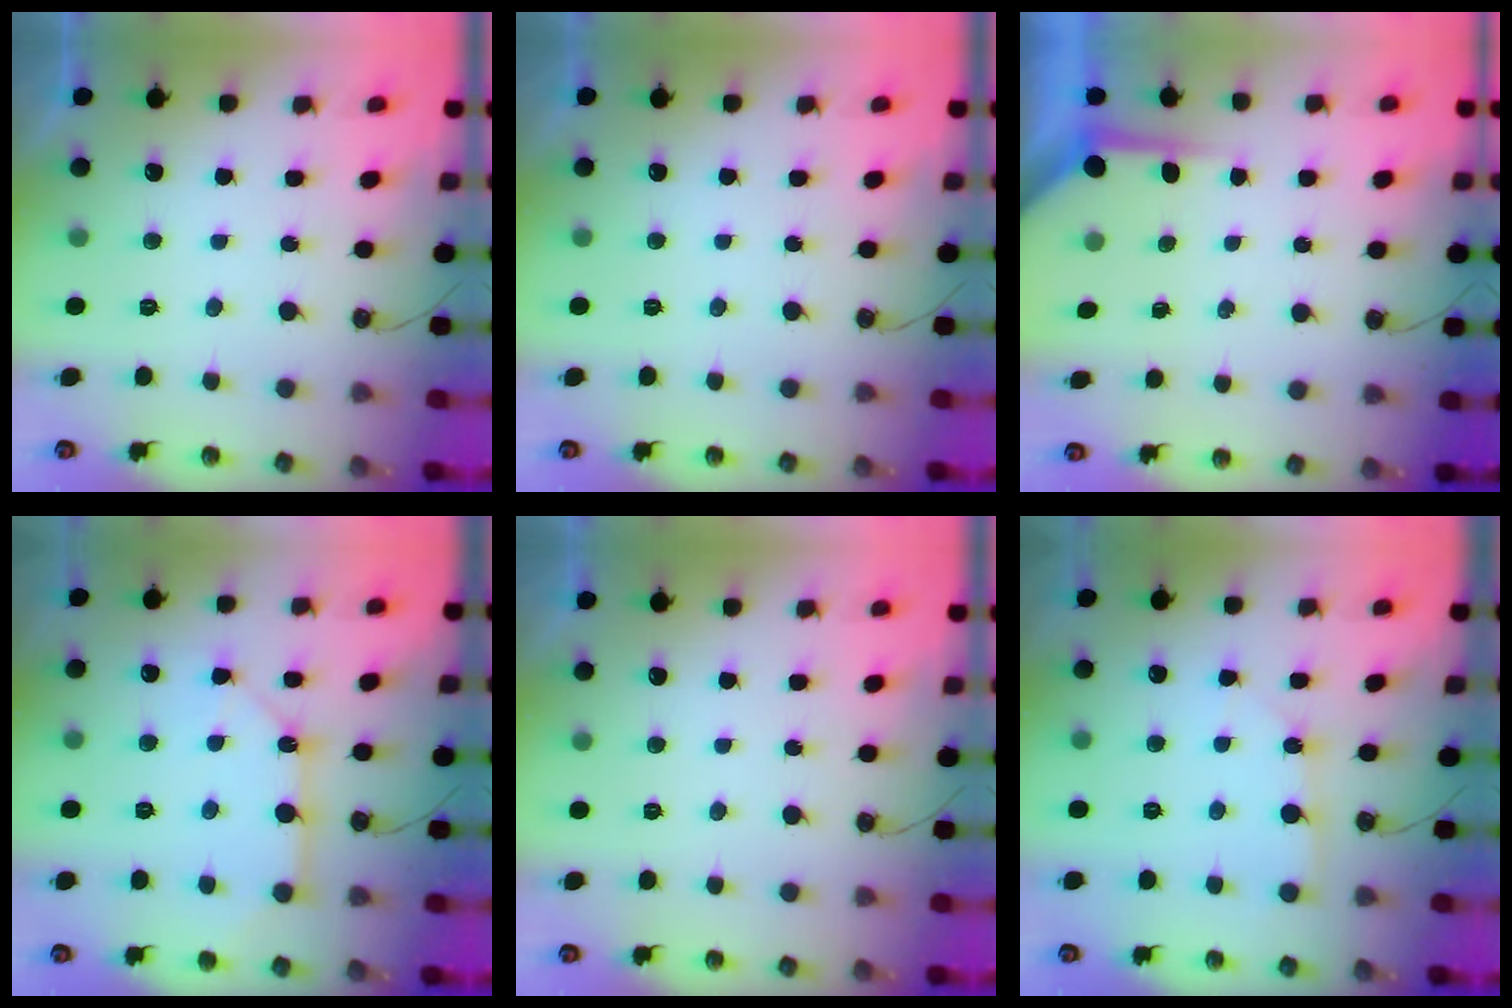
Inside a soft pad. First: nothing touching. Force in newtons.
{"total": 0.0}
{"total": 3.9, "press": 3.9, "slide": 0.3}
{"total": 11.5, "press": 11.4, "slide": 1.2}
{"total": 0.0}
{"total": 2.8, "press": 2.8, "slide": 0.3}